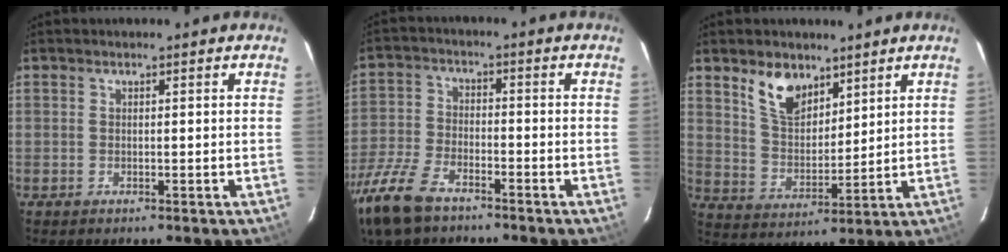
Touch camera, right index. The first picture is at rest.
{"total": 13.1, "force": [-9.2, 5.9, 7.2], "torque": [-0.184, -0.019, -0.187]}
{"total": 9.4, "force": [6.1, 5.2, 5.0], "torque": [-0.089, 0.008, 0.123]}